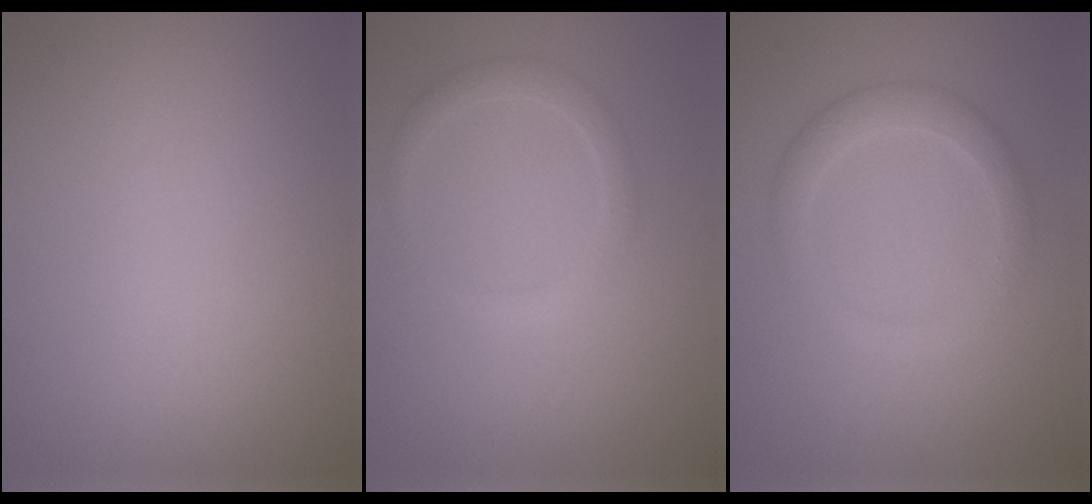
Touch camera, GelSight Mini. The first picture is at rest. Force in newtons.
{"total": 1.8, "press": 1.8, "slide": 0.1}
{"total": 2.6, "press": 2.6, "slide": 0.1}